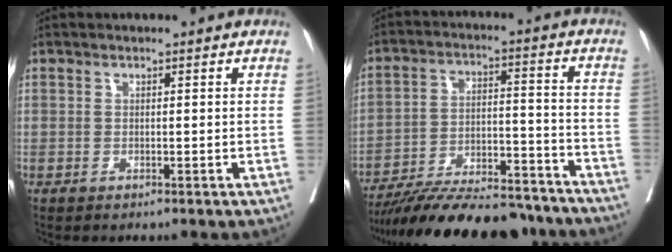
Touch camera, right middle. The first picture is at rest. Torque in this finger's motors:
{"motor_torque": [0.89, -1.25, 0.63, 0.15]}